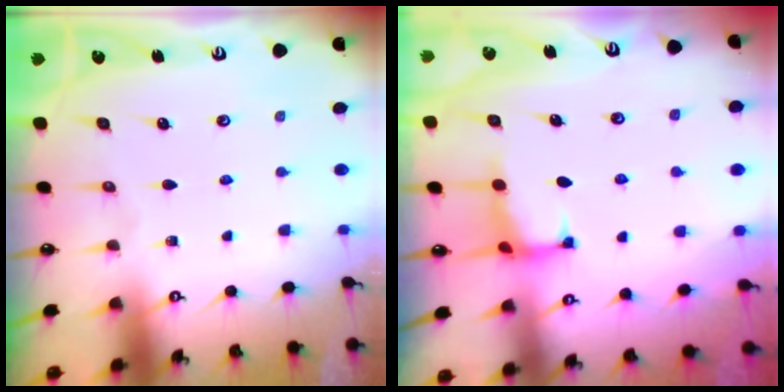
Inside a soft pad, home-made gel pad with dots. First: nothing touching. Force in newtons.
{"total": 2.2, "press": 2.2, "slide": 0.5}